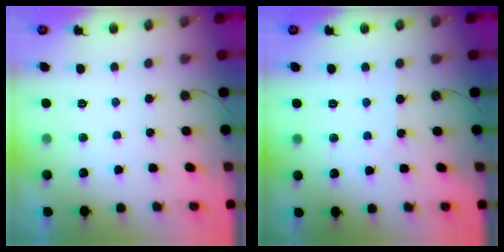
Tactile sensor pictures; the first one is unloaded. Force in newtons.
{"total": 3.7, "press": 3.7, "slide": 0.5}